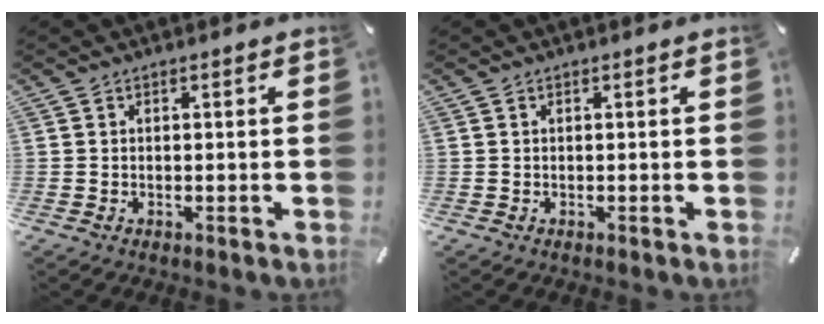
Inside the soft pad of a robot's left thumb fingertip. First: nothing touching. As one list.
[{"total": 0.0}]